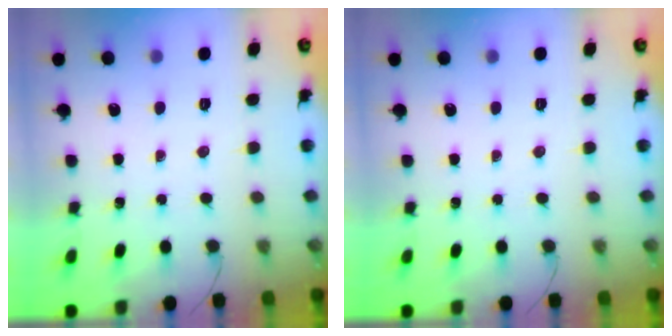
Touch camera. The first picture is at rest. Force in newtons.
{"total": 0.0}